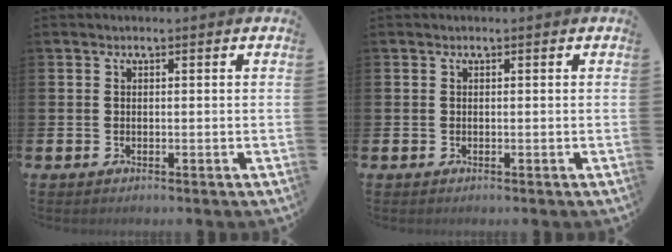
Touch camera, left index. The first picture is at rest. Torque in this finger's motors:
{"motor_torque": [-0.01, 0.01, 0.00, 0.00]}